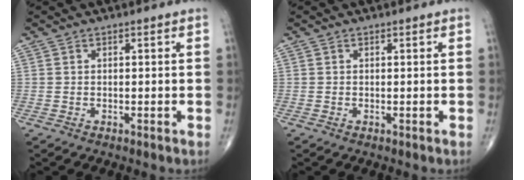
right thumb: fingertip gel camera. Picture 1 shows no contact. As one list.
[{"total": 0.0}]